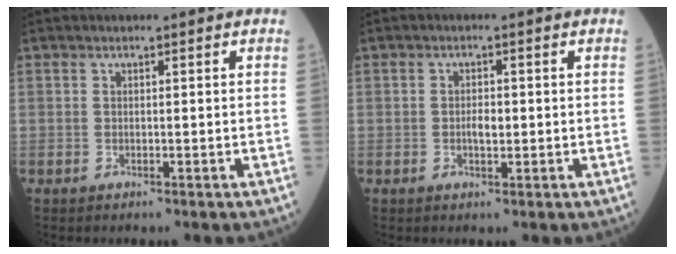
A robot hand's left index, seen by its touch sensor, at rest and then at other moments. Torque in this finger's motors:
{"motor_torque": [0.09, 0.10, 0.03, 0.01]}